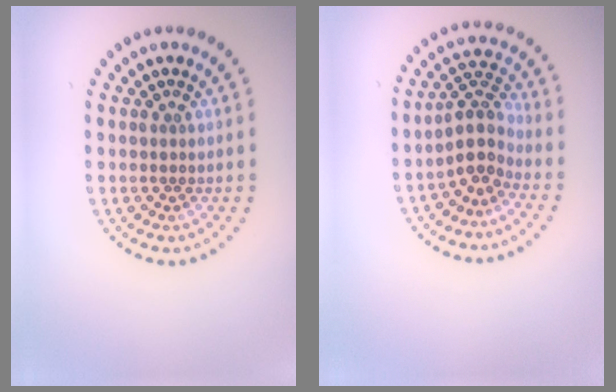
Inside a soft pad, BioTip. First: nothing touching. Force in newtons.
{"total": 3.2, "press": 2.4, "slide": 2.2}